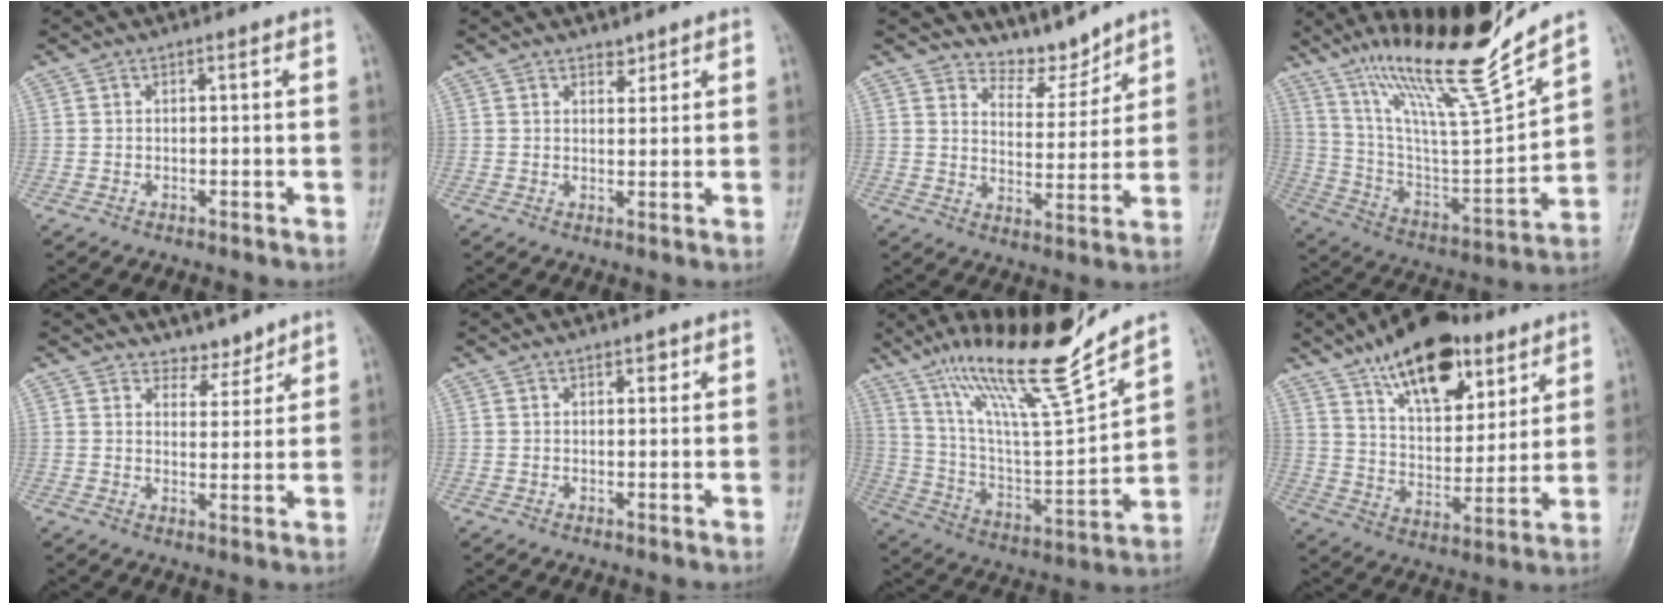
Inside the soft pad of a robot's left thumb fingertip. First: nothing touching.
{"total": 2.1, "force": [1.7, 1.1, 0.6], "torque": [0.006, -0.011, 0.024]}
{"total": 6.3, "force": [6.0, 2.0, 0.3], "torque": [0.020, -0.058, 0.112]}
{"total": 21.8, "force": [16.5, 2.0, 14.1], "torque": [-0.210, -0.080, 0.299]}
{"total": 3.7, "force": [3.2, 1.7, 0.3], "torque": [0.021, -0.025, 0.049]}
{"total": 1.6, "force": [0.9, 0.8, 0.9], "torque": [-0.004, -0.002, 0.010]}
{"total": 20.6, "force": [15.6, 1.9, 13.3], "torque": [-0.203, -0.079, 0.284]}
{"total": 19.5, "force": [12.0, 9.3, 12.2], "torque": [-0.150, -0.053, 0.203]}